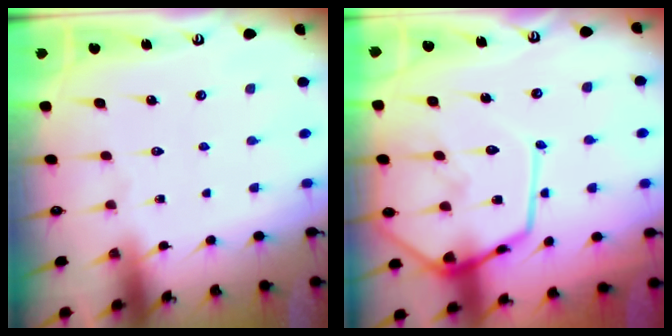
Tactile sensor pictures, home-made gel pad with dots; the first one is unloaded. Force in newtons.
{"total": 18.2, "press": 18.1, "slide": 1.7}